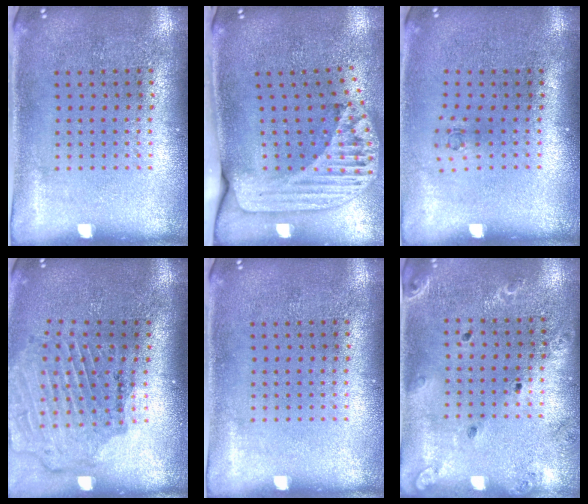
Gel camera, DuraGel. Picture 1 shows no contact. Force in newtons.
{"total": 2.4, "press": 1.7, "slide": 1.7}
{"total": 0.6, "press": 0.3, "slide": 0.5}
{"total": 1.7, "press": 1.7, "slide": 0.3}
{"total": 0.0}
{"total": 1.4, "press": 1.4, "slide": 0.1}